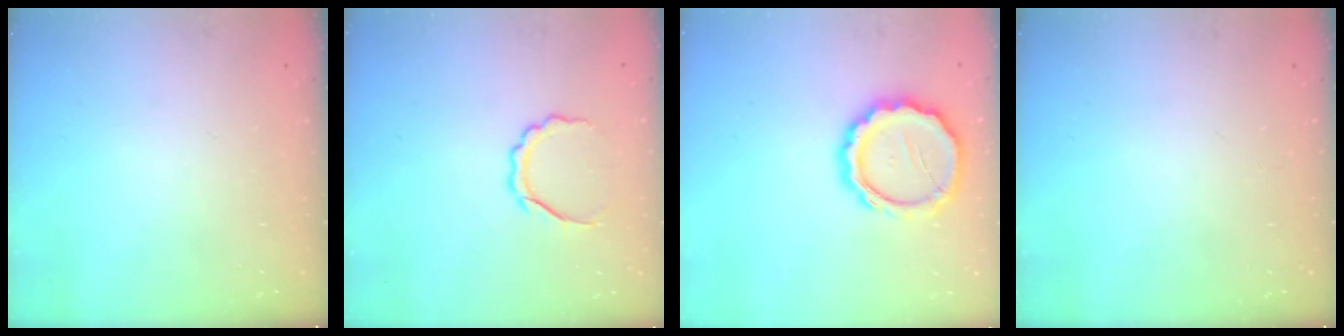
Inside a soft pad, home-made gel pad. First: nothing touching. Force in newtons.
{"total": 5.2, "press": 5.1, "slide": 0.4}
{"total": 13.2, "press": 13.0, "slide": 2.0}
{"total": 0.0}